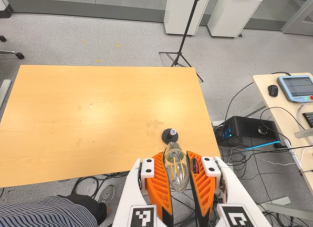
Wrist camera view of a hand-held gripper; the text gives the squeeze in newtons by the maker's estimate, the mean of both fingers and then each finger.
{"total": 21.8, "left": 25.3, "right": 18.3}